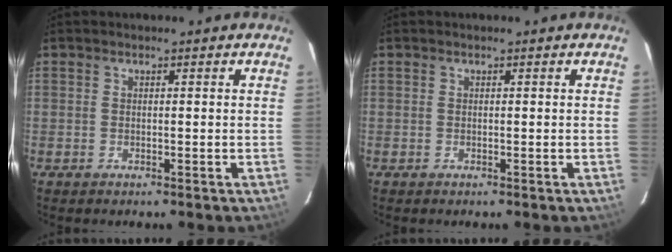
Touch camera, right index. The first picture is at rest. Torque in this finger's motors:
{"motor_torque": [-0.01, 0.00, 0.05, 0.01]}